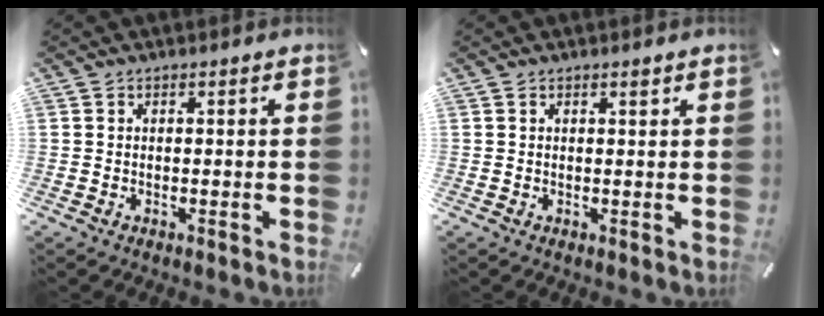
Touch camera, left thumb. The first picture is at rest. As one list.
[{"total": 0.9, "force": [0.6, 0.2, 0.6], "torque": [-0.012, 0.000, 0.010]}]